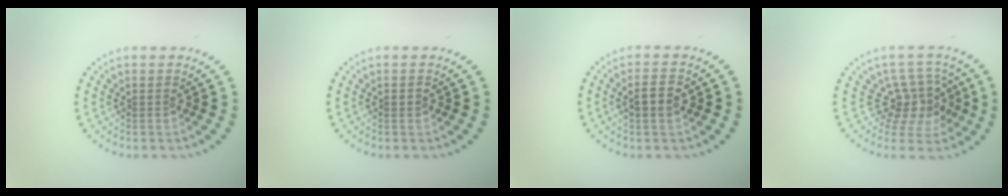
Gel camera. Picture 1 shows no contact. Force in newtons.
{"total": 0.8, "press": 0.8, "slide": 0.1}
{"total": 2.4, "press": 2.4, "slide": 0.3}
{"total": 3.8, "press": 2.8, "slide": 2.6}